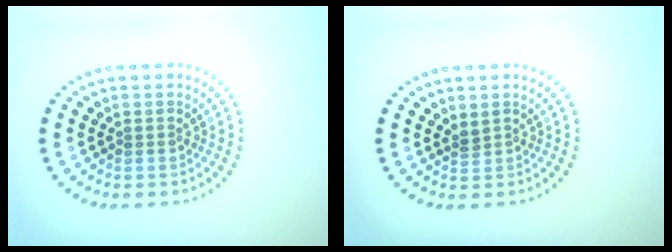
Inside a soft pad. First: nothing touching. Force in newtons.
{"total": 0.6, "press": 0.4, "slide": 0.5}